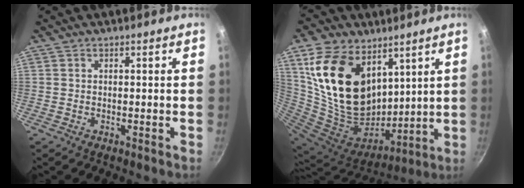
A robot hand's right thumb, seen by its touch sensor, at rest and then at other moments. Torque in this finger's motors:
{"motor_torque": [-1.92, 3.09, 1.30, 1.47, 0.22]}